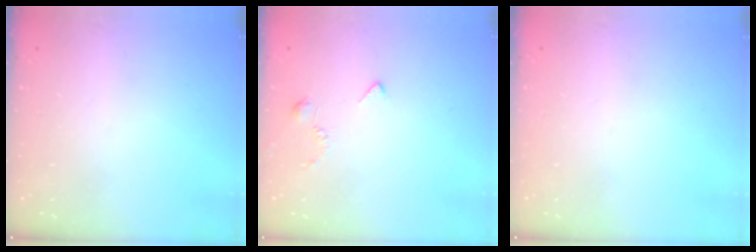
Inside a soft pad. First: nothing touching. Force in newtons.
{"total": 3.0, "press": 2.9, "slide": 0.7}
{"total": 0.0}